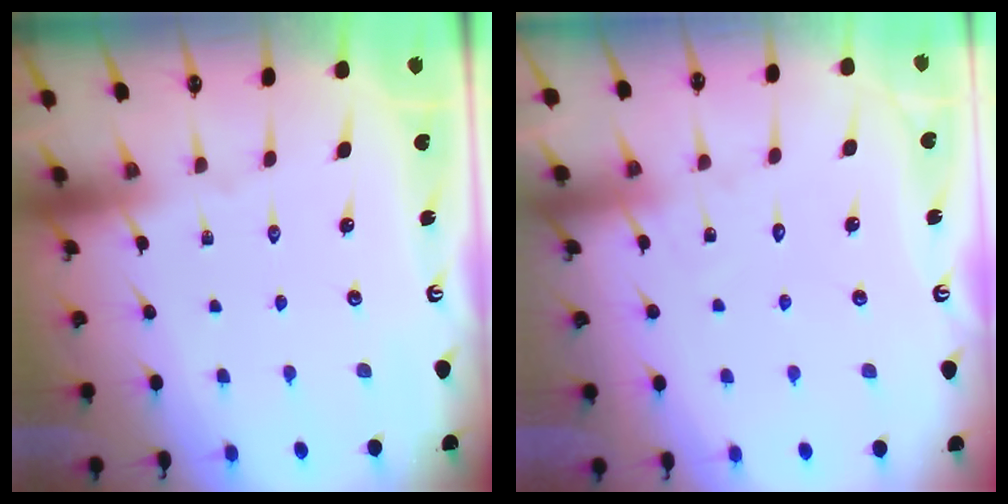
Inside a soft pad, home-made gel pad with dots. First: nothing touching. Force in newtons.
{"total": 7.5, "press": 7.5, "slide": 0.5}